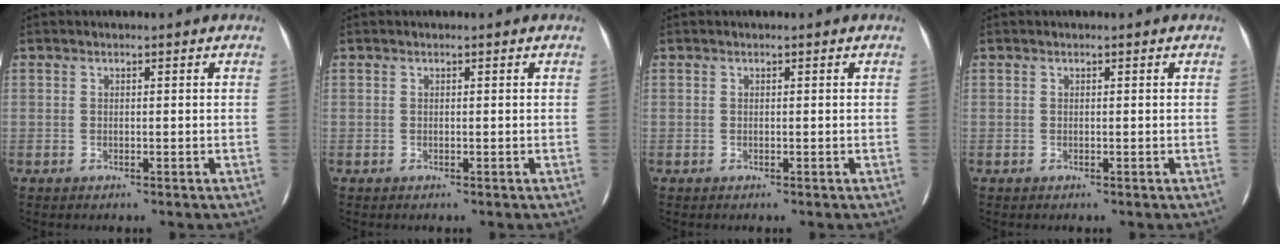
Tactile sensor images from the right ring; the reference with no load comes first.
{"total": 0.0}
{"total": 0.0}
{"total": 0.0}